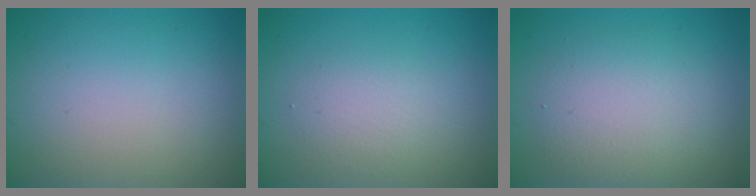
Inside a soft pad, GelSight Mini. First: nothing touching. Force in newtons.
{"total": 2.2, "press": 2.2, "slide": 0.1}
{"total": 4.6, "press": 4.6, "slide": 0.1}